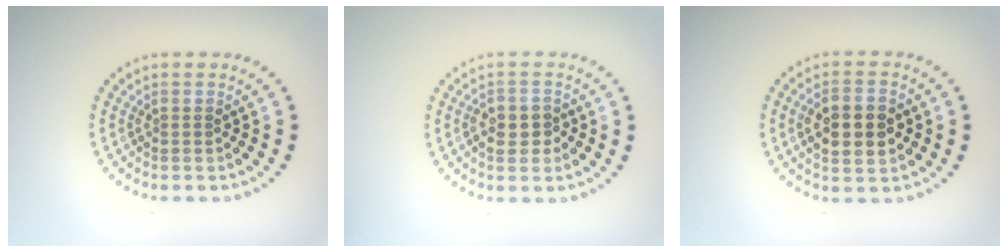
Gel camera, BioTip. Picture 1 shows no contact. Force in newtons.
{"total": 1.9, "press": 1.8, "slide": 0.6}
{"total": 4.5, "press": 4.5, "slide": 0.3}